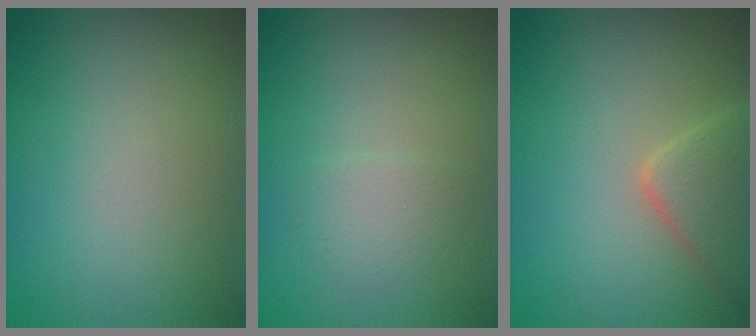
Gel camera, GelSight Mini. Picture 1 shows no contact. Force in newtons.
{"total": 1.4, "press": 1.4, "slide": 0.0}
{"total": 3.7, "press": 3.7, "slide": 0.2}